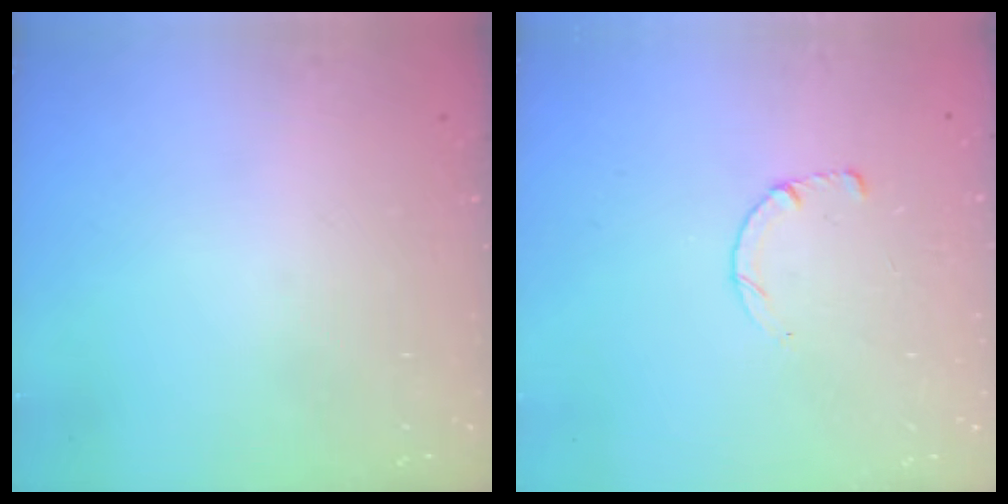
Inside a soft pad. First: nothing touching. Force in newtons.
{"total": 2.6, "press": 2.5, "slide": 0.3}